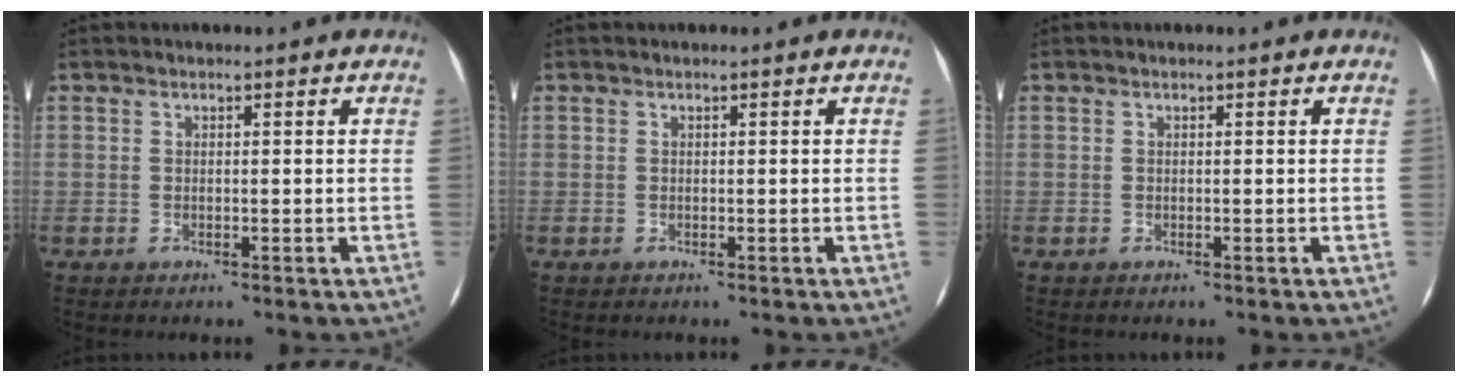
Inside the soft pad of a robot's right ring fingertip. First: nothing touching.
{"total": 0.0}
{"total": 0.0}